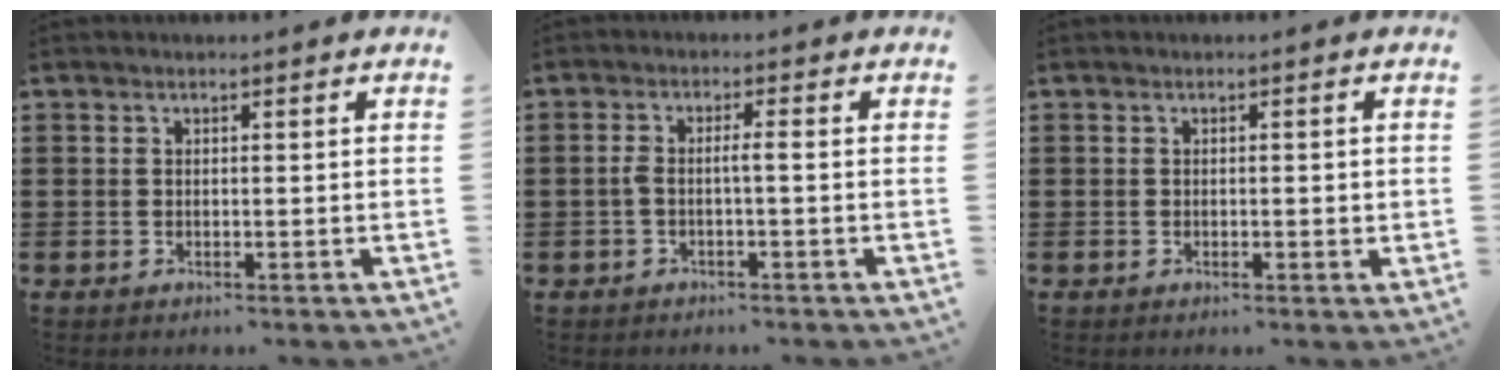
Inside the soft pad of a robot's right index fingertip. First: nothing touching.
{"total": 2.2, "force": [-0.6, 0.2, 2.2], "torque": [-0.050, -0.002, -0.015]}
{"total": 0.9, "force": [-0.1, 0.3, 0.9], "torque": [-0.017, 0.000, -0.003]}